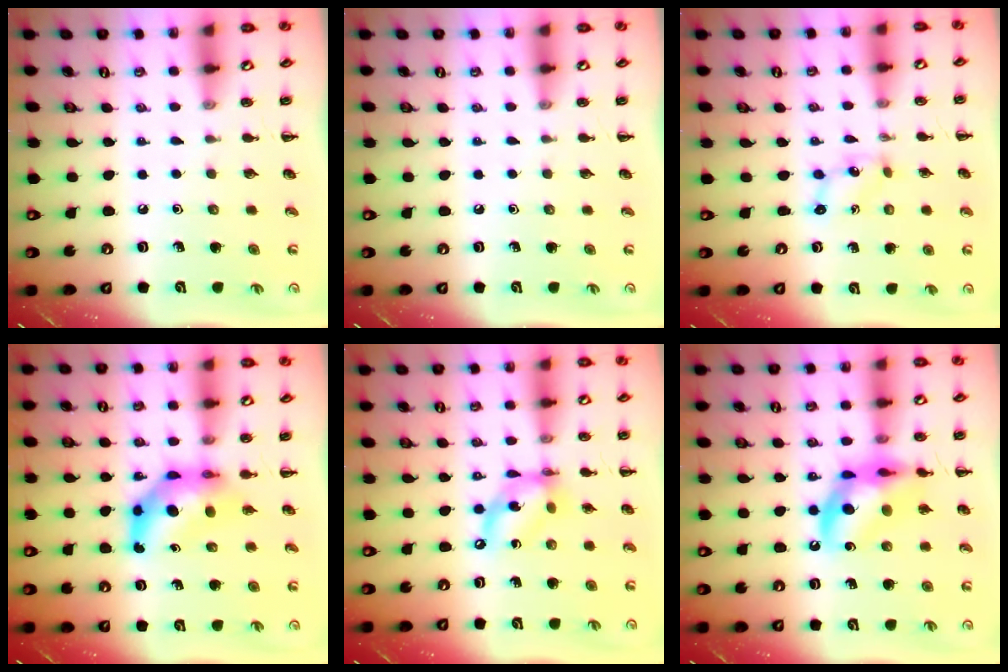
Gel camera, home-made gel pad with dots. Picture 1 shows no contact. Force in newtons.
{"total": 0.0}
{"total": 1.7, "press": 1.6, "slide": 0.6}
{"total": 6.9, "press": 6.6, "slide": 2.0}
{"total": 11.4, "press": 11.0, "slide": 2.8}
{"total": 13.9, "press": 13.5, "slide": 3.1}